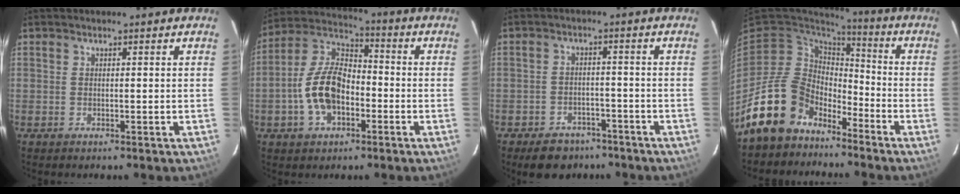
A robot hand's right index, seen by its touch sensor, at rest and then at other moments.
{"total": 12.5, "force": [-3.7, 7.4, 9.4], "torque": [-0.193, 0.021, -0.065]}
{"total": 9.0, "force": [-6.8, 5.2, 2.7], "torque": [-0.071, 0.016, -0.087]}
{"total": 13.6, "force": [-10.4, 8.3, 3.0], "torque": [-0.078, 0.023, -0.177]}